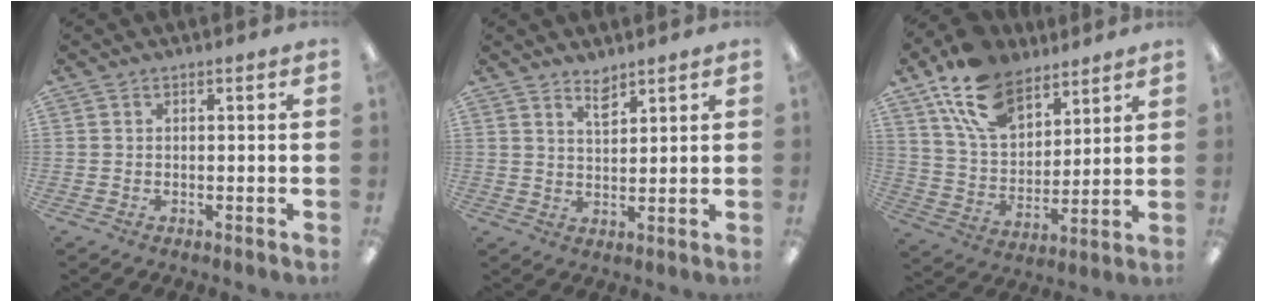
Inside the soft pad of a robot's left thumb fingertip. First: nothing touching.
{"total": 3.9, "force": [3.4, 1.2, 1.5], "torque": [-0.020, -0.018, 0.059]}
{"total": 16.5, "force": [11.1, 9.3, 7.9], "torque": [-0.159, -0.043, 0.210]}